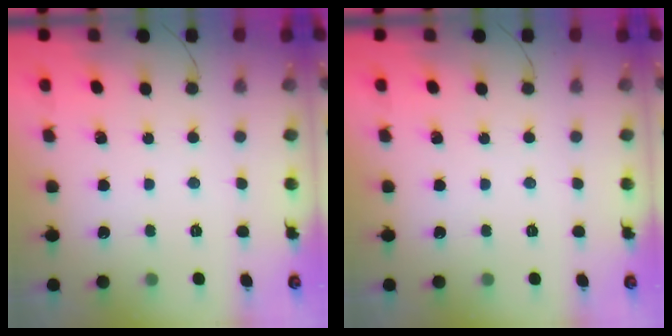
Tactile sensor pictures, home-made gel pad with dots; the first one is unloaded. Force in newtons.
{"total": 0.0}